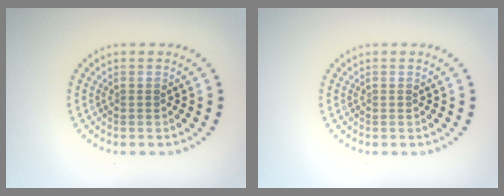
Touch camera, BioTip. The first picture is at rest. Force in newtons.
{"total": 0.0}